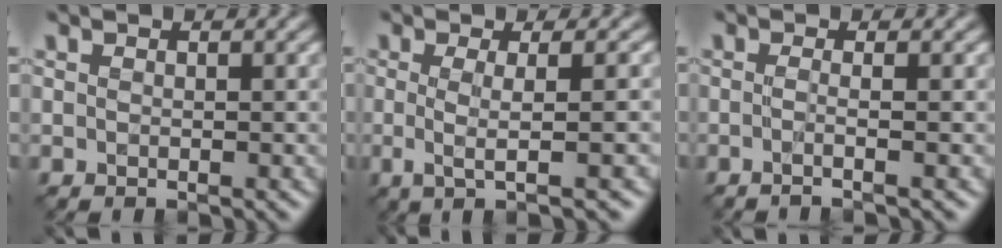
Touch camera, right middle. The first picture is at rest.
{"total": 4.2, "force": [-0.3, 0.9, 4.1], "torque": [-0.067, -0.002, -0.010]}
{"total": 2.7, "force": [-0.2, 1.2, 2.4], "torque": [-0.016, -0.010, -0.037]}